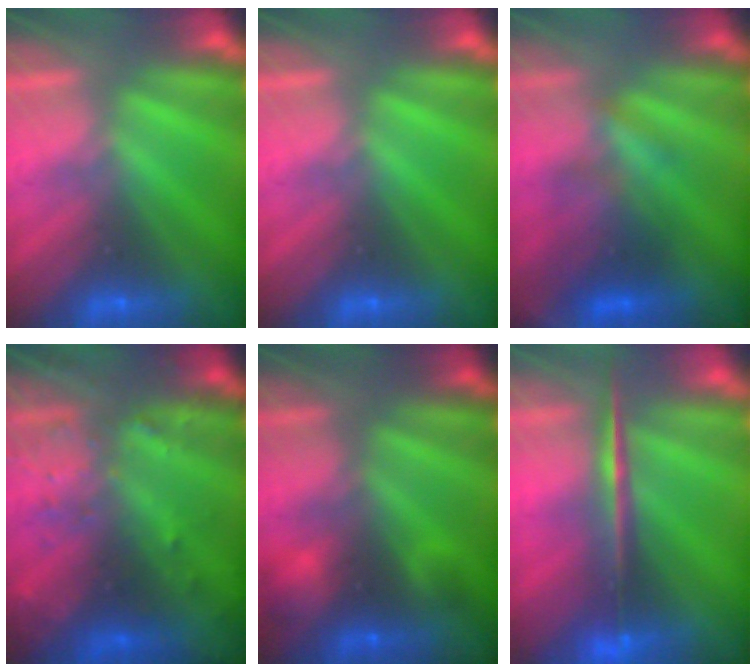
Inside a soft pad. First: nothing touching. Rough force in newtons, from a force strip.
{"total": 0.0}
{"total": 3.7}
{"total": 5.6}
{"total": 2.3}
{"total": 5.8}